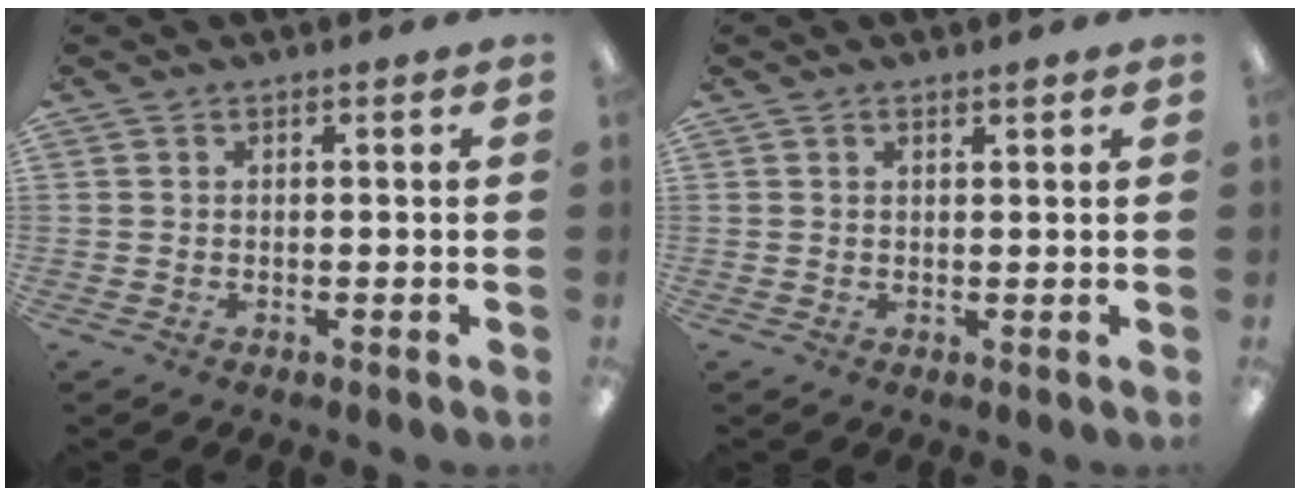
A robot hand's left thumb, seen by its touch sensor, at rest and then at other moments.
{"total": 1.1, "force": [0.9, 0.3, 0.5], "torque": [-0.011, 0.000, 0.016]}